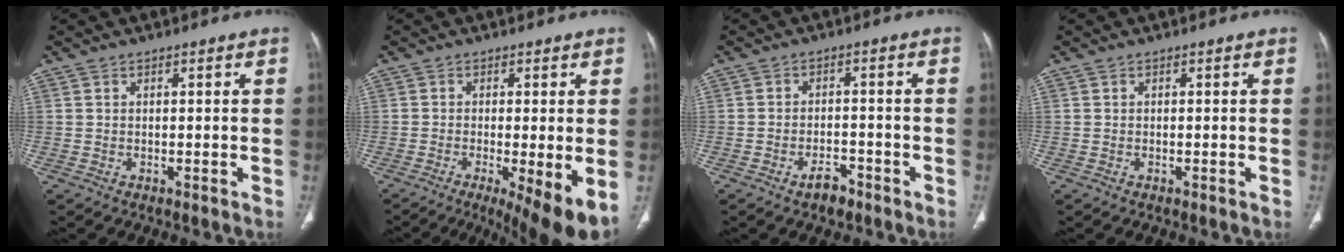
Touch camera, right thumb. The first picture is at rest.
{"total": 10.4, "force": [-3.9, 2.3, 9.4], "torque": [-0.144, -0.020, -0.060]}
{"total": 3.8, "force": [-2.6, 2.0, 1.9], "torque": [-0.027, 0.018, -0.039]}
{"total": 0.0}